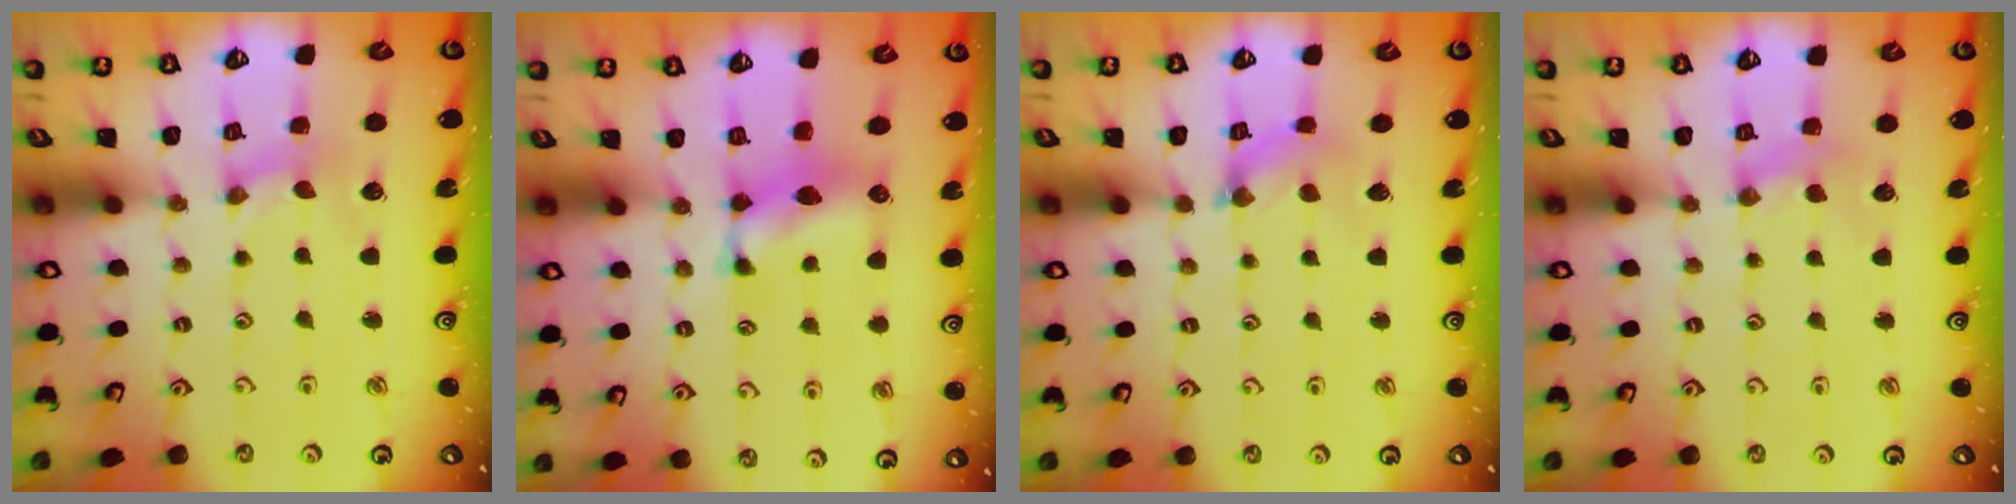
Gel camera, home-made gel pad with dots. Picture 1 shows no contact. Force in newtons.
{"total": 8.4, "press": 8.4, "slide": 0.4}
{"total": 2.8, "press": 2.8, "slide": 0.3}
{"total": 3.0, "press": 3.0, "slide": 0.4}